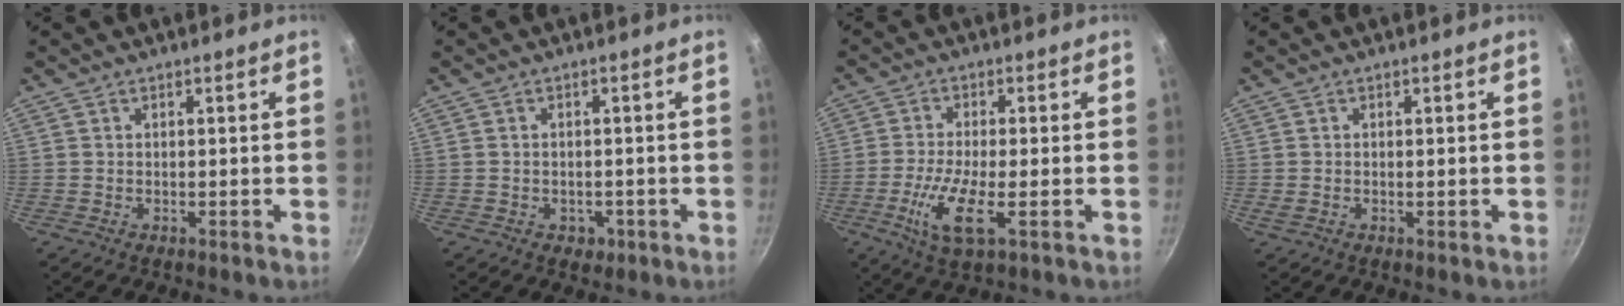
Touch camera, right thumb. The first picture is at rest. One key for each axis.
{"total": 2.3, "fx": -0.8, "fy": 1.9, "fz": 1.0, "tx": -0.008, "ty": 0.007, "tz": -0.001}
{"total": 8.4, "fx": -2.4, "fy": 2.2, "fz": 7.8, "tx": -0.167, "ty": -0.005, "tz": -0.050}
{"total": 0.7, "fx": 0.0, "fy": 0.2, "fz": 0.7, "tx": -0.011, "ty": 0.000, "tz": -0.001}